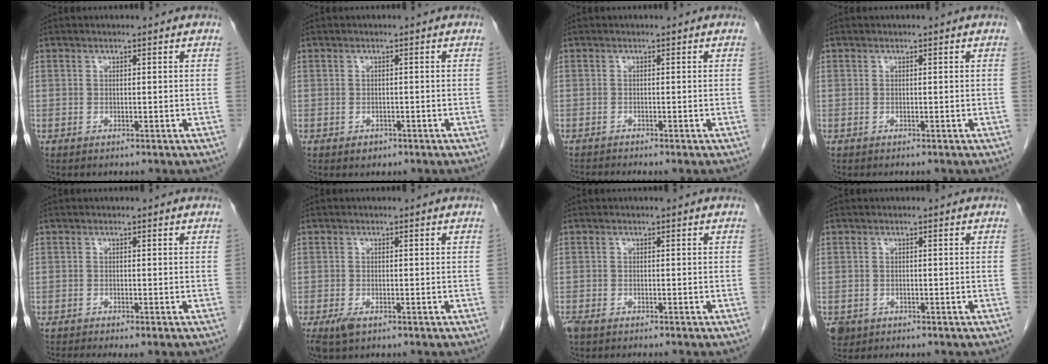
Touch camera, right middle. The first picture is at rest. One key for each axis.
{"total": 1.3, "fx": -0.8, "fy": 0.9, "fz": 0.5, "tx": -0.009, "ty": 0.001, "tz": -0.006}
{"total": 2.2, "fx": -2.0, "fy": -0.6, "fz": 0.7, "tx": -0.007, "ty": -0.001, "tz": -0.031}
{"total": 0.0}
{"total": 4.6, "fx": -3.8, "fy": 0.1, "fz": 2.5, "tx": -0.029, "ty": -0.008, "tz": -0.059}
{"total": 2.6, "fx": -1.5, "fy": 1.1, "fz": 1.8, "tx": -0.042, "ty": -0.005, "tz": -0.023}
{"total": 3.4, "fx": -2.9, "fy": 0.7, "fz": 1.7, "tx": -0.026, "ty": -0.008, "tz": -0.044}
{"total": 2.7, "fx": -1.6, "fy": 2.1, "fz": 0.5, "tx": -0.012, "ty": 0.001, "tz": -0.025}